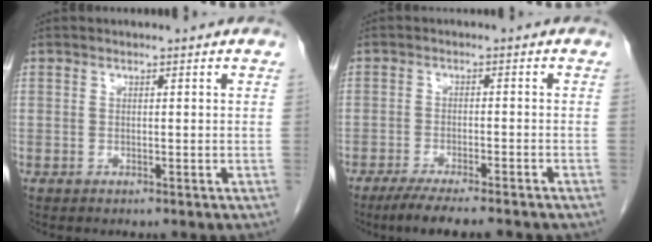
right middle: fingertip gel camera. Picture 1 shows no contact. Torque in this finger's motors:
{"motor_torque": [0.46, -0.36, 0.10, 0.04]}